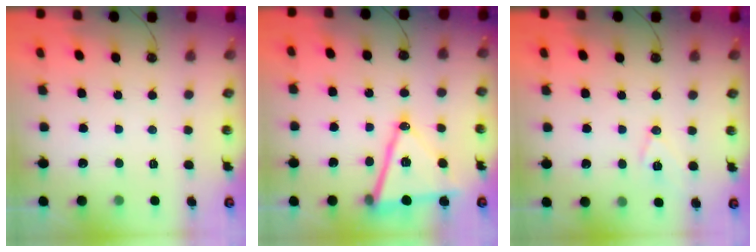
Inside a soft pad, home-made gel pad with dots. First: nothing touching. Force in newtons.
{"total": 15.6, "press": 15.2, "slide": 3.8}
{"total": 8.2, "press": 7.4, "slide": 3.5}